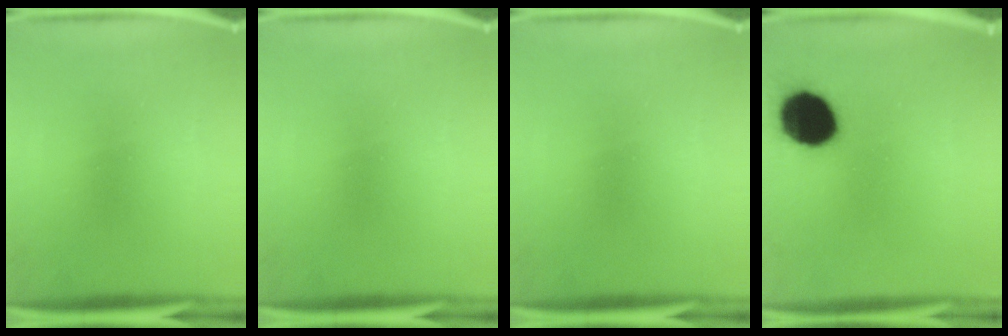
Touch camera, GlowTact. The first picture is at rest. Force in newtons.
{"total": 0.0}
{"total": 0.0}
{"total": 15.7}